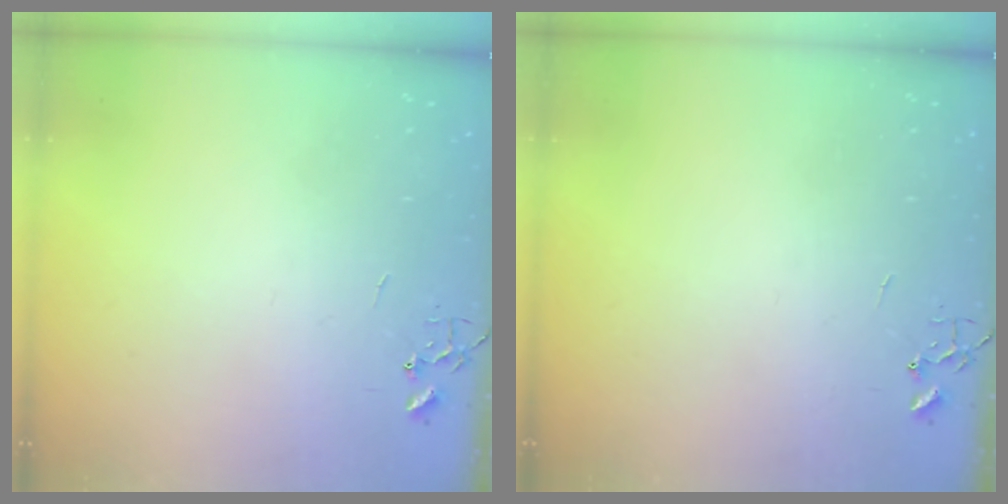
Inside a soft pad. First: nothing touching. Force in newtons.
{"total": 0.0}